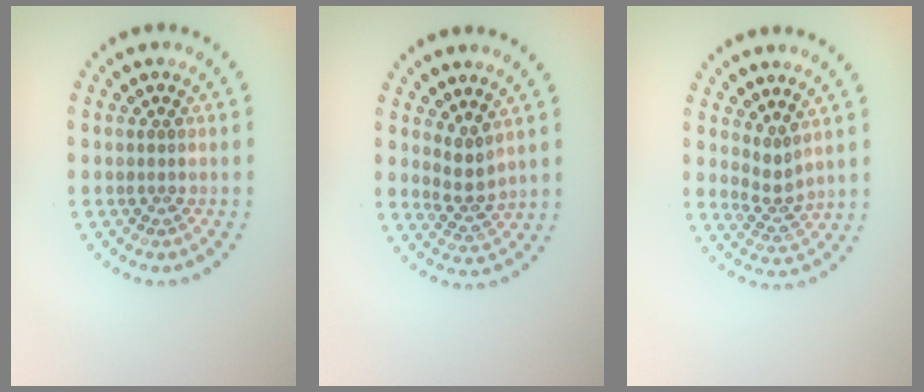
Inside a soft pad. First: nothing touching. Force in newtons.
{"total": 2.1, "press": 1.5, "slide": 1.5}
{"total": 2.0, "press": 1.4, "slide": 1.5}